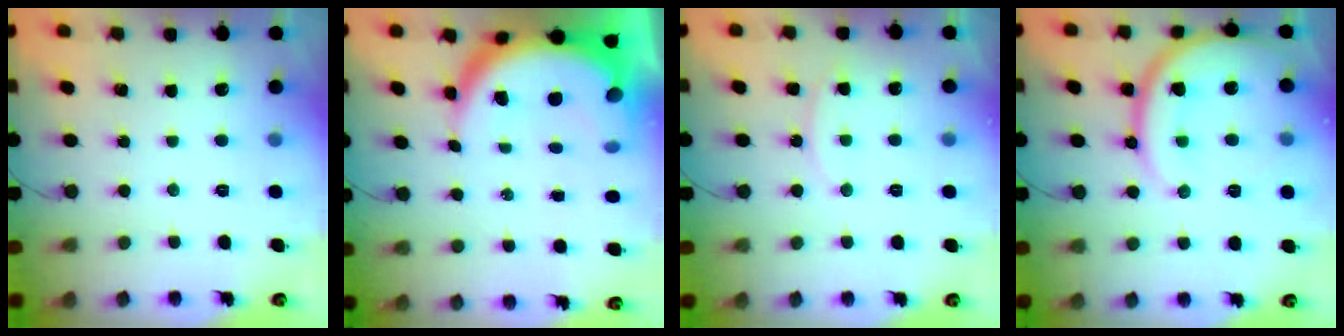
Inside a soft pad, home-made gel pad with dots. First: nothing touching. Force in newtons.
{"total": 13.8, "press": 13.7, "slide": 1.3}
{"total": 7.9, "press": 7.7, "slide": 1.3}
{"total": 18.4, "press": 18.3, "slide": 1.9}